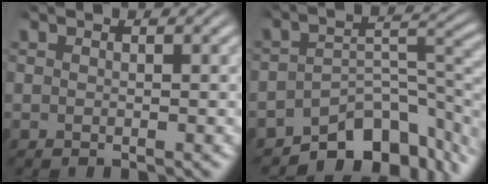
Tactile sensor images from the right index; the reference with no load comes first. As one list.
[{"total": 11.9, "force": [-7.6, 5.7, 7.1], "torque": [-0.092, -0.025, -0.107]}]